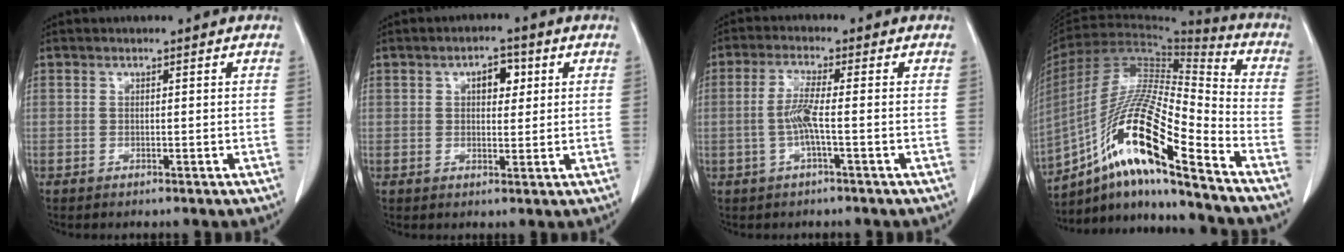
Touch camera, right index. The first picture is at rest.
{"total": 4.0, "force": [1.3, 2.1, 3.1], "torque": [-0.046, 0.011, 0.018]}
{"total": 4.5, "force": [-0.9, -0.2, 4.4], "torque": [-0.096, 0.002, -0.020]}
{"total": 19.8, "force": [-11.9, 1.6, 15.8], "torque": [-0.328, -0.008, -0.219]}